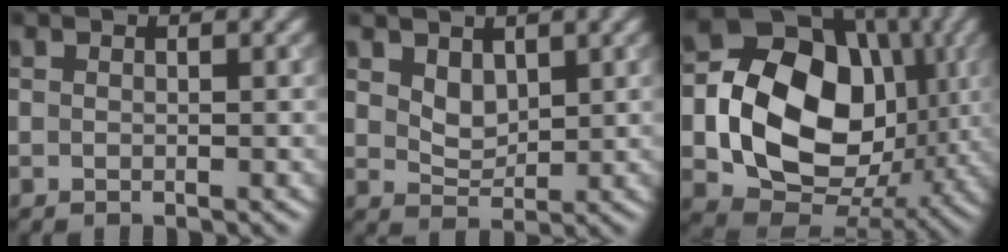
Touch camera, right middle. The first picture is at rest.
{"total": 2.2, "force": [1.3, 1.4, 1.2], "torque": [-0.025, -0.007, 0.028]}
{"total": 15.5, "force": [0.3, 12.1, 9.7], "torque": [-0.168, -0.010, 0.005]}